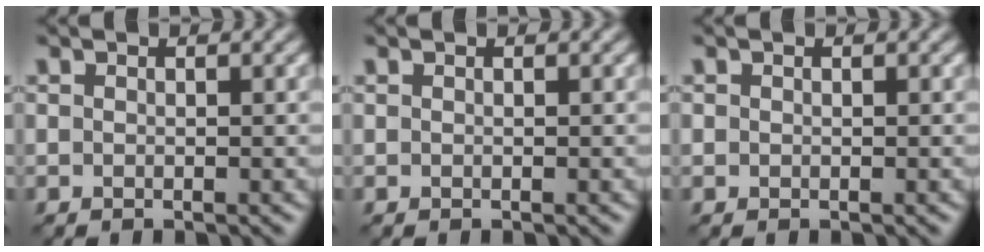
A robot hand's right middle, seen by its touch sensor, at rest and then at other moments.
{"total": 0.0}
{"total": 0.0}